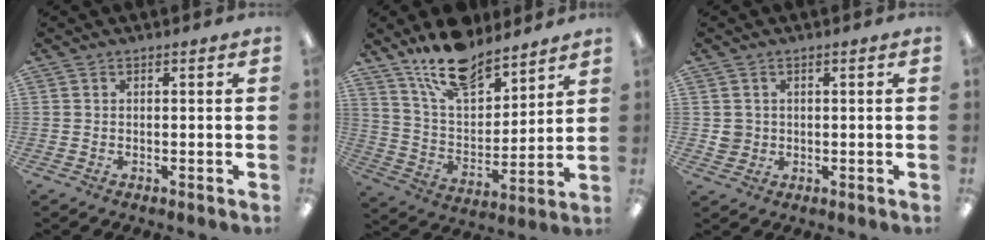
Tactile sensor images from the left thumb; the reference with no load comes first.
{"total": 16.5, "force": [13.2, 6.9, 7.1], "torque": [-0.127, -0.078, 0.239]}
{"total": 3.0, "force": [0.5, 2.9, 0.5], "torque": [-0.006, 0.001, 0.008]}